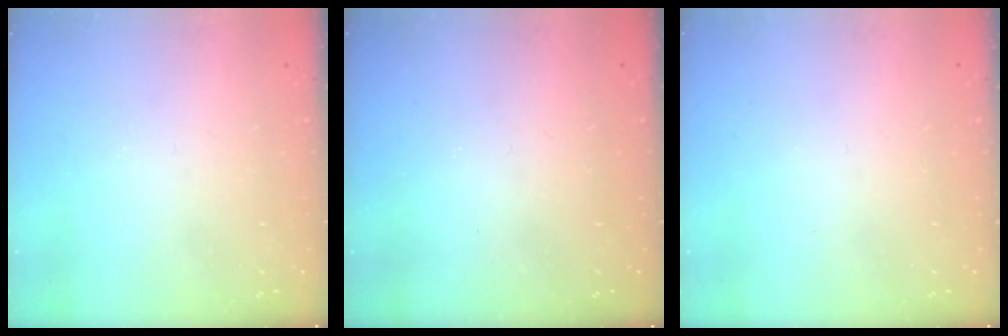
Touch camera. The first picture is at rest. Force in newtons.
{"total": 1.3, "press": 1.2, "slide": 0.2}
{"total": 0.0}